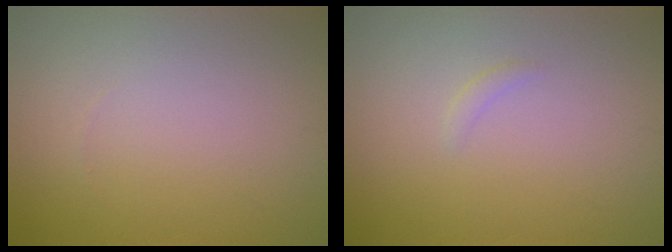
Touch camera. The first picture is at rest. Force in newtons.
{"total": 0.6, "press": 0.6, "slide": 0.0}